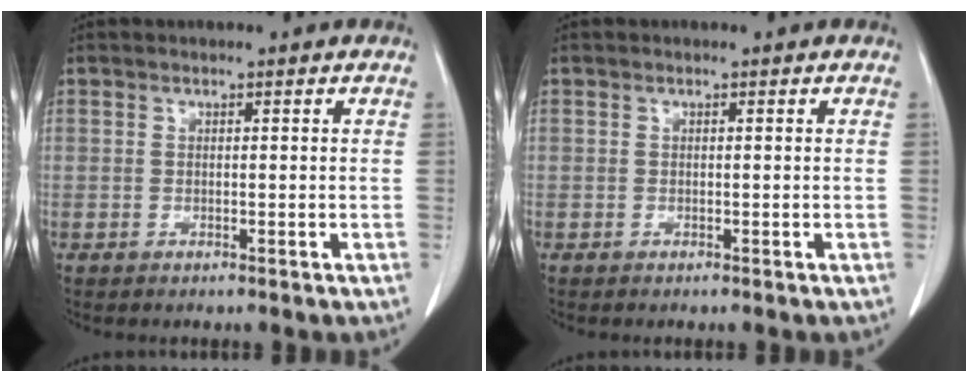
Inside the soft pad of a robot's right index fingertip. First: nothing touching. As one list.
[{"total": 0.0}]